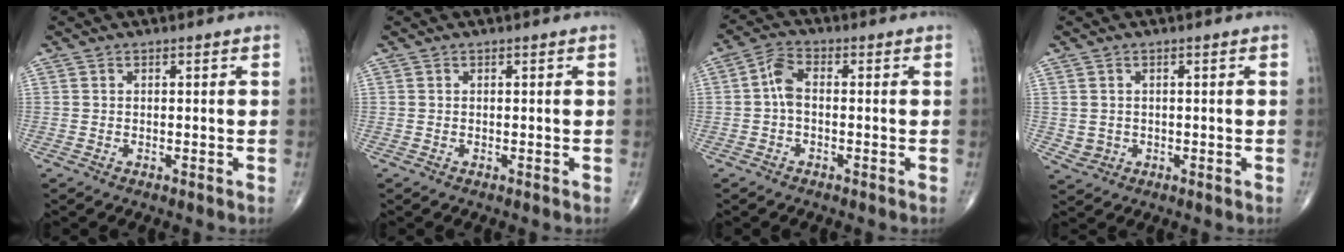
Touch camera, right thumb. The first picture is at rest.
{"total": 0.0}
{"total": 4.4, "force": [-0.4, 2.4, 3.7], "torque": [-0.072, 0.016, -0.016]}
{"total": 2.2, "force": [0.0, 2.1, 0.7], "torque": [-0.006, 0.001, 0.007]}